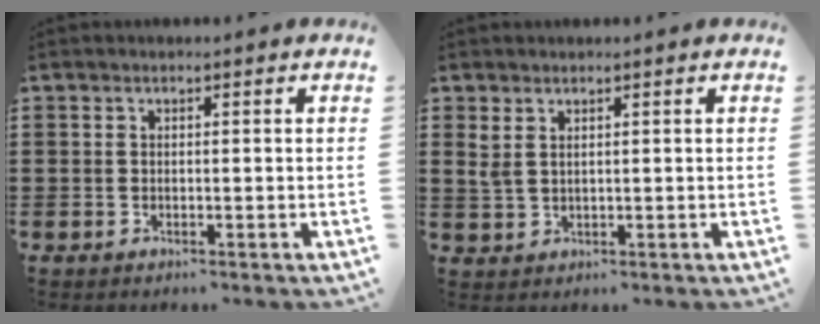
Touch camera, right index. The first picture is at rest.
{"total": 2.0, "force": [1.4, 0.8, 1.2], "torque": [-0.029, 0.003, 0.026]}